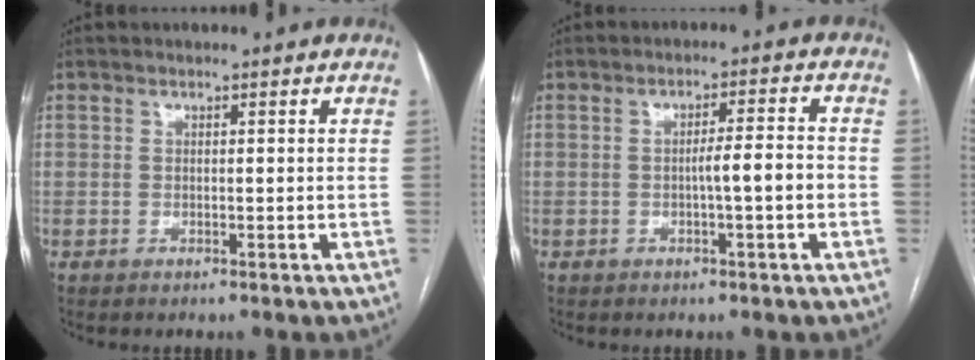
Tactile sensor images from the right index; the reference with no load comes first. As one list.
[{"total": 4.2, "force": [-0.9, -0.1, 4.1], "torque": [-0.063, 0.007, -0.014]}]